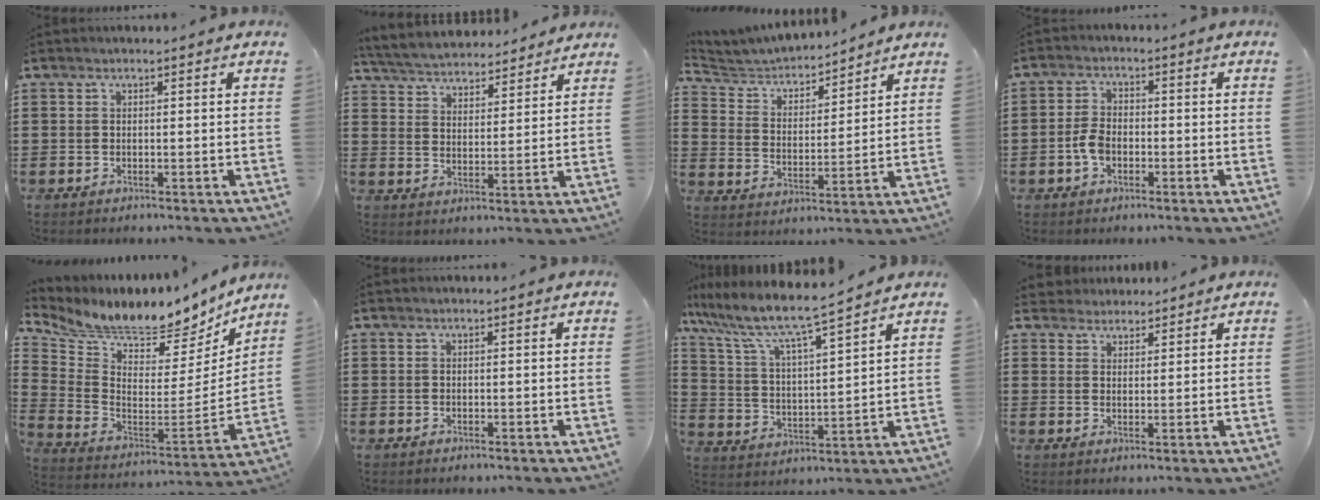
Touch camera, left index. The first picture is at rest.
{"total": 4.5, "force": [4.5, 0.4, 0.2], "torque": [-0.027, -0.026, 0.078]}
{"total": 4.7, "force": [4.6, 0.8, 0.5], "torque": [-0.037, -0.029, 0.074]}
{"total": 3.8, "force": [-1.1, 2.3, 2.8], "torque": [-0.072, -0.002, -0.026]}
{"total": 6.9, "force": [6.5, 1.4, 1.7], "torque": [-0.063, -0.067, 0.108]}
{"total": 0.0}
{"total": 7.0, "force": [6.0, 0.5, 3.6], "torque": [-0.098, -0.039, 0.095]}
{"total": 2.7, "force": [2.4, 1.0, -0.4], "torque": [-0.001, 0.003, 0.047]}